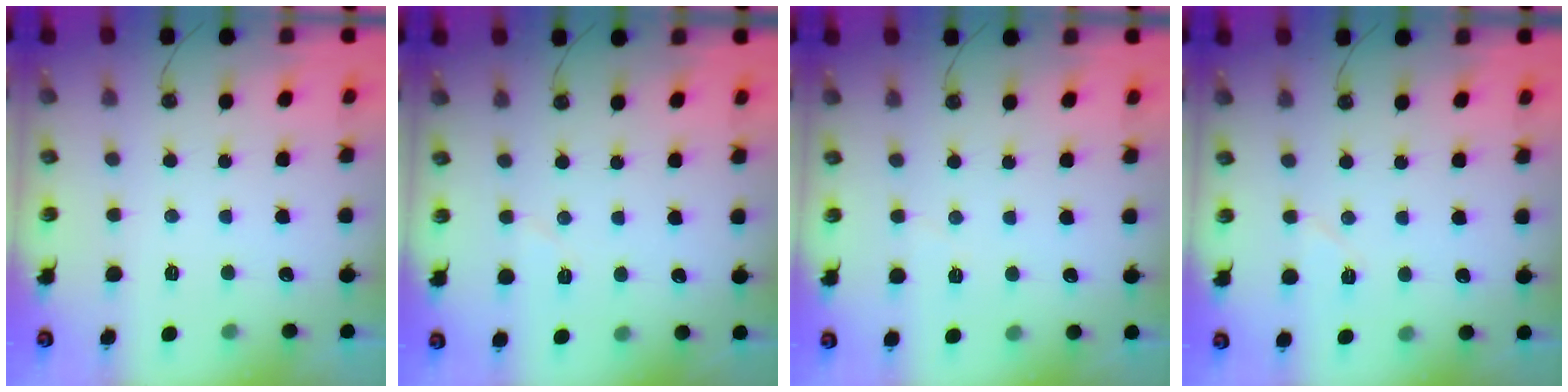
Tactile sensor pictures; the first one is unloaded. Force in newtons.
{"total": 3.4, "press": 3.1, "slide": 1.3}
{"total": 2.6, "press": 2.2, "slide": 1.5}
{"total": 5.6, "press": 4.9, "slide": 2.7}